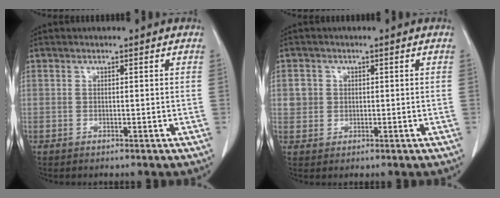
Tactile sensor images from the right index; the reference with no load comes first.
{"total": 2.8, "force": [0.6, 2.7, 0.5], "torque": [0.000, 0.004, 0.012]}